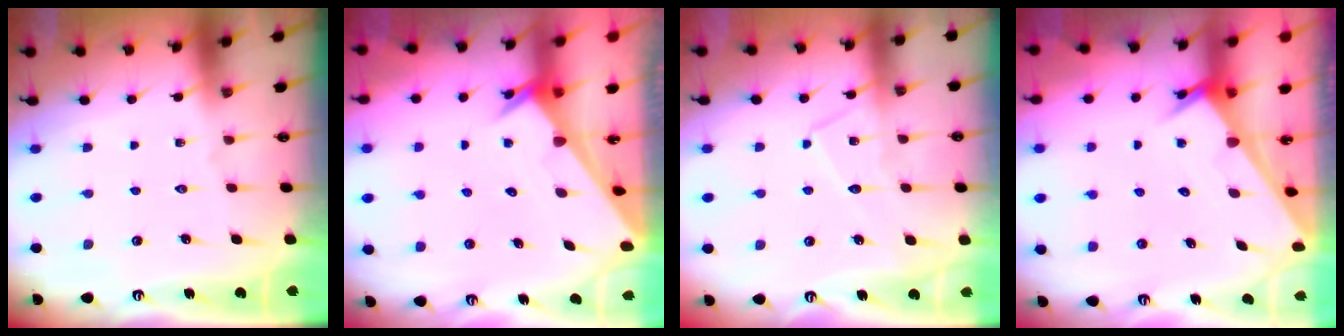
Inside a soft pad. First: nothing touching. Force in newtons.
{"total": 3.3, "press": 3.3, "slide": 0.3}
{"total": 8.4, "press": 8.3, "slide": 0.6}
{"total": 2.4, "press": 2.4, "slide": 0.1}